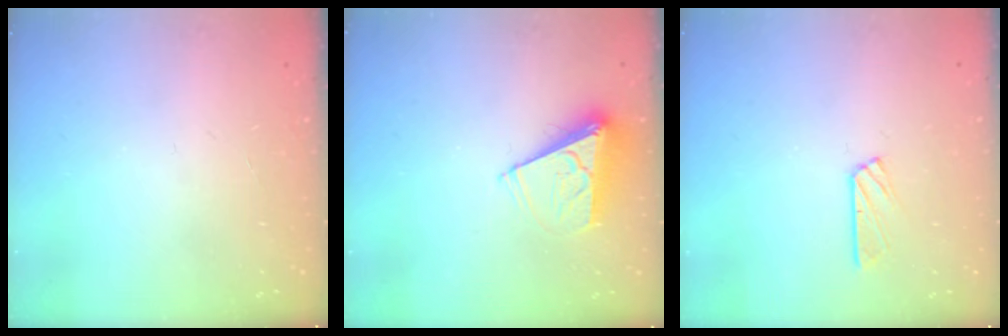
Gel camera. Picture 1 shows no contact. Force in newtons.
{"total": 9.5, "press": 9.5, "slide": 0.1}
{"total": 6.1, "press": 6.1, "slide": 0.3}